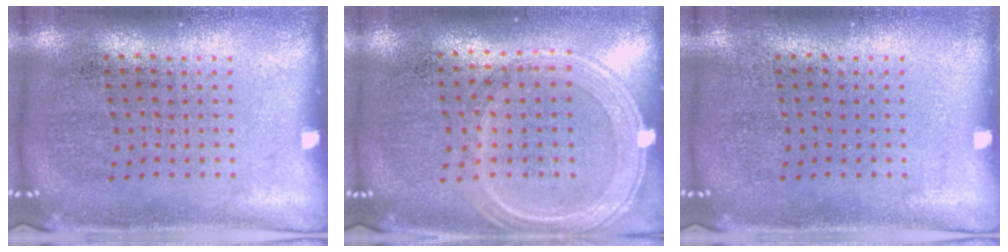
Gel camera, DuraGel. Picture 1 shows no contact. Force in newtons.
{"total": 1.2, "press": 1.2, "slide": 0.4}
{"total": 0.0}